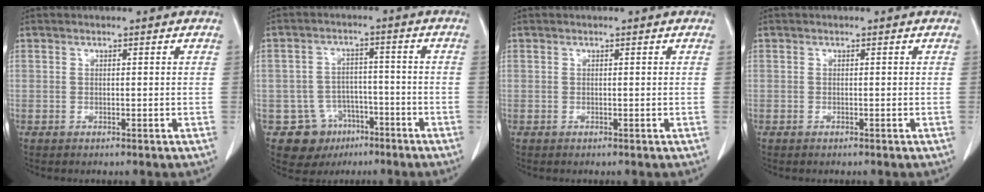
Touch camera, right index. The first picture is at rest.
{"total": 7.9, "force": [-4.1, 6.8, 0.8], "torque": [-0.008, 0.016, -0.052]}
{"total": 0.0}
{"total": 0.0}